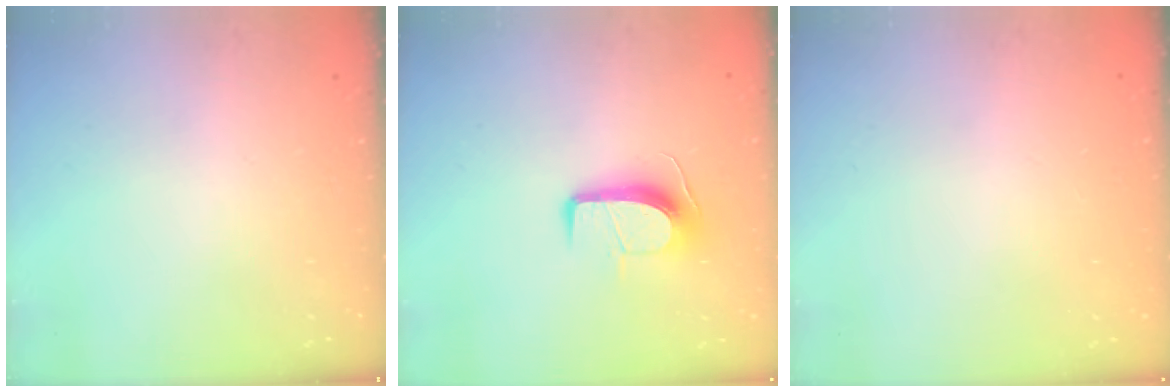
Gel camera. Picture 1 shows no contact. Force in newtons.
{"total": 9.9, "press": 9.9, "slide": 0.2}
{"total": 0.0}